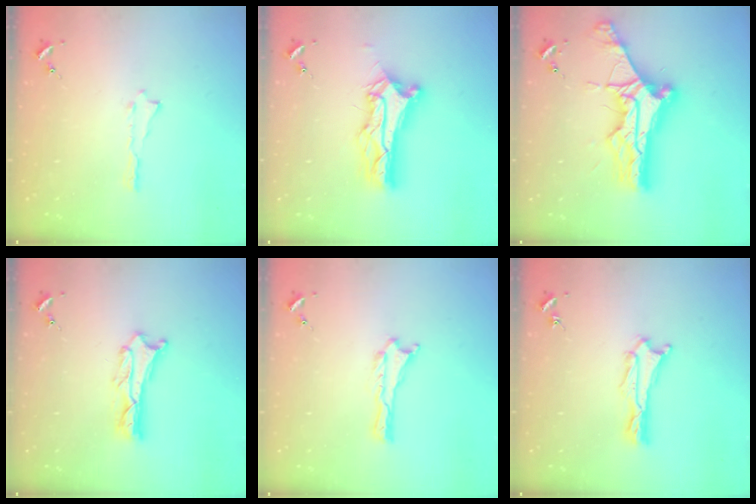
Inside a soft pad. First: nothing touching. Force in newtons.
{"total": 11.0, "press": 11.0, "slide": 0.9}
{"total": 14.3, "press": 14.3, "slide": 1.3}
{"total": 2.6, "press": 2.6, "slide": 0.3}
{"total": 0.0}
{"total": 0.9, "press": 0.9, "slide": 0.2}